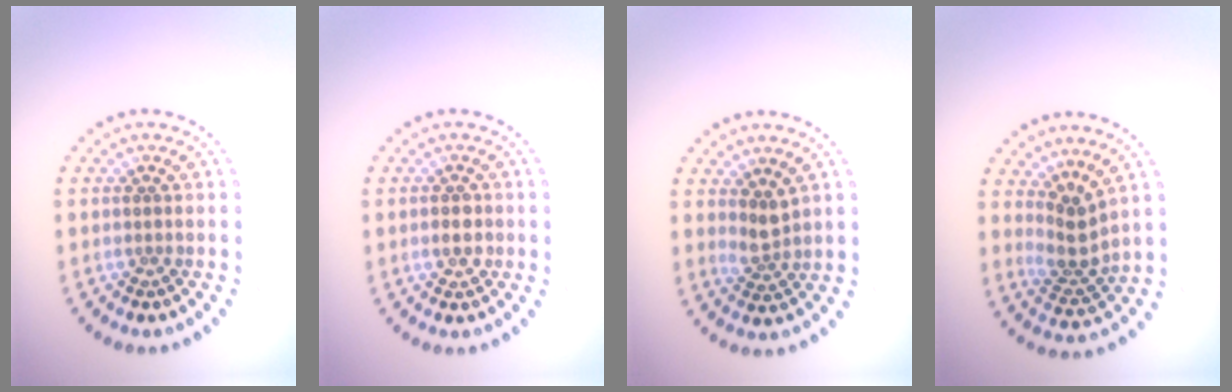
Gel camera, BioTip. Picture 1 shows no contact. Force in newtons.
{"total": 1.5, "press": 1.5, "slide": 0.4}
{"total": 1.8, "press": 1.4, "slide": 1.1}
{"total": 2.7, "press": 1.9, "slide": 1.8}